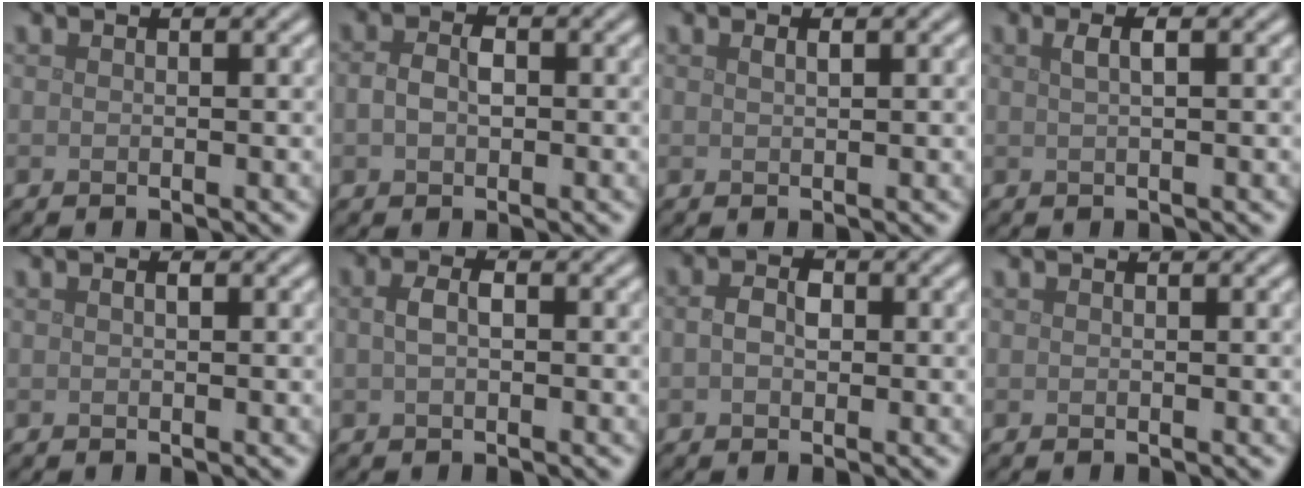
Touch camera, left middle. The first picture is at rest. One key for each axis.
{"total": 2.1, "fx": 0.0, "fy": 1.4, "fz": 1.6, "tx": -0.036, "ty": 0.002, "tz": -0.001}
{"total": 0.7, "fx": 0.4, "fy": 0.2, "fz": 0.5, "tx": -0.010, "ty": 0.001, "tz": 0.006}
{"total": 1.6, "fx": 0.5, "fy": 0.5, "fz": 1.4, "tx": -0.023, "ty": 0.005, "tz": 0.005}
{"total": 0.5, "fx": 0.2, "fy": 0.2, "fz": 0.5, "tx": -0.008, "ty": 0.002, "tz": 0.002}
{"total": 1.7, "fx": 0.1, "fy": 0.9, "fz": 1.5, "tx": -0.033, "ty": 0.003, "tz": 0.001}
{"total": 2.2, "fx": 0.1, "fy": 1.5, "fz": 1.6, "tx": -0.033, "ty": 0.003, "tz": -0.002}
{"total": 0.0}